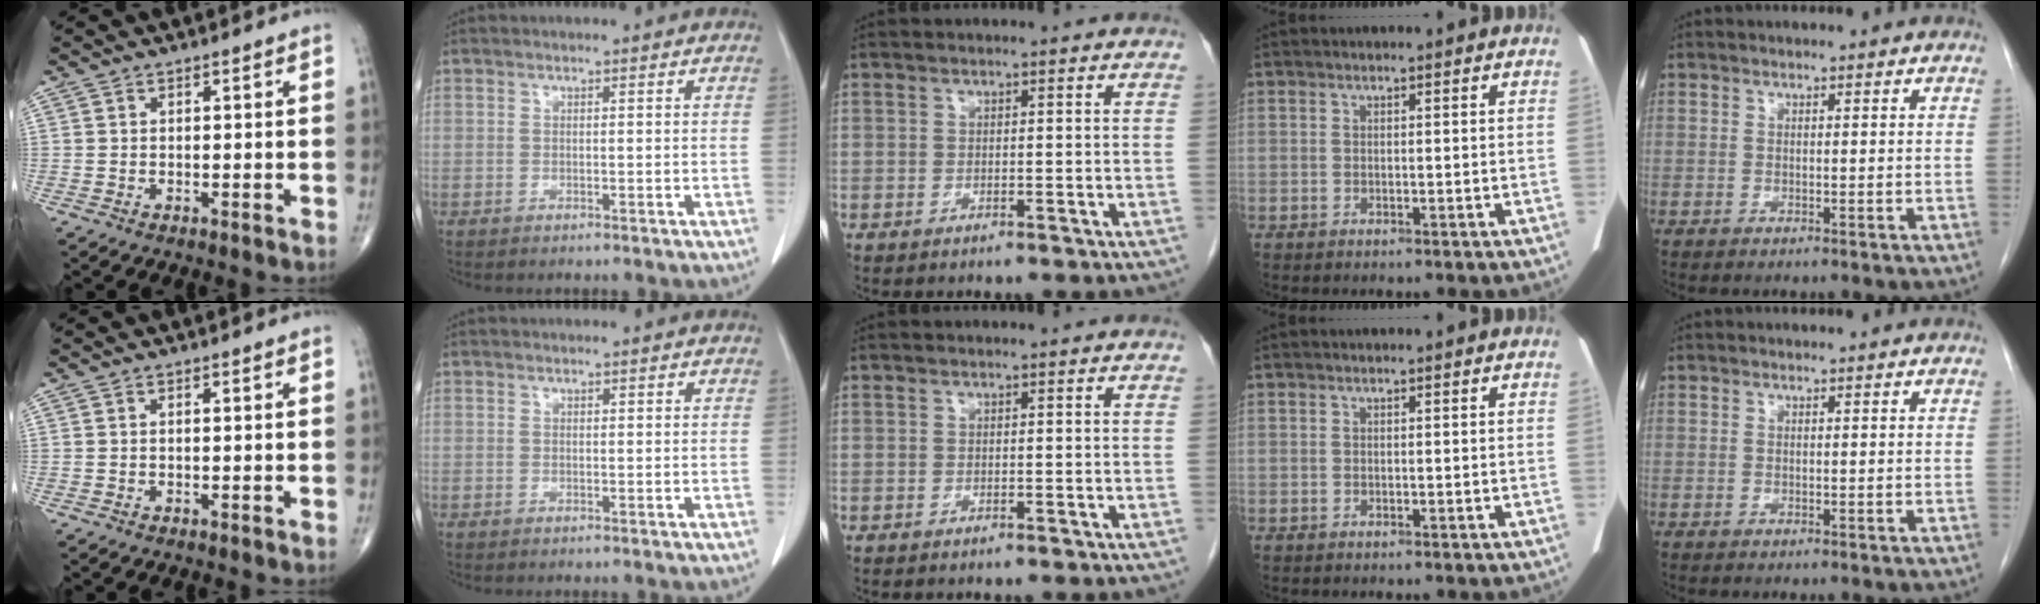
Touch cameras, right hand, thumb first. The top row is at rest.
{}